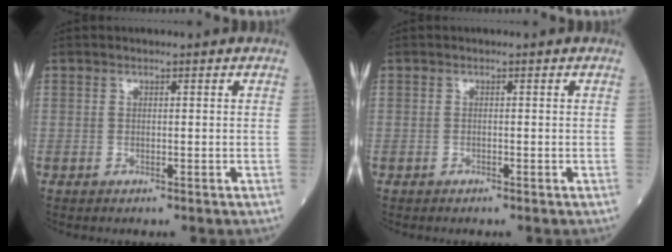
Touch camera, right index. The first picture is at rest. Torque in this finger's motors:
{"motor_torque": [0.08, -0.03, 0.03, -0.01]}